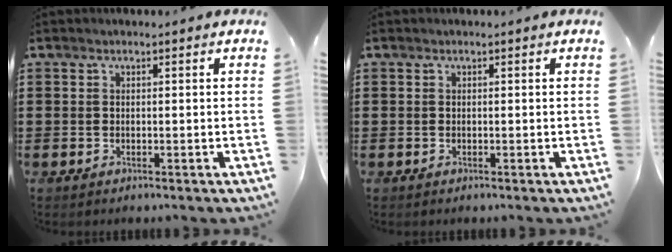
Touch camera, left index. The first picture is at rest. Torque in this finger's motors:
{"motor_torque": [0.00, 0.00, 0.00, 0.00]}